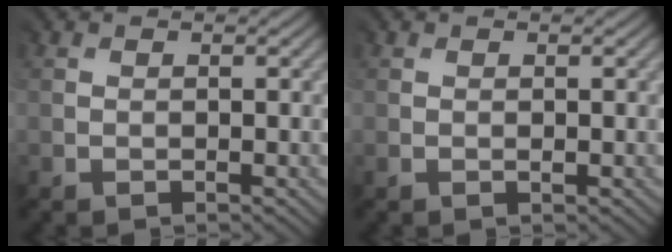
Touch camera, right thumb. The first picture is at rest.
{"total": 0.0}